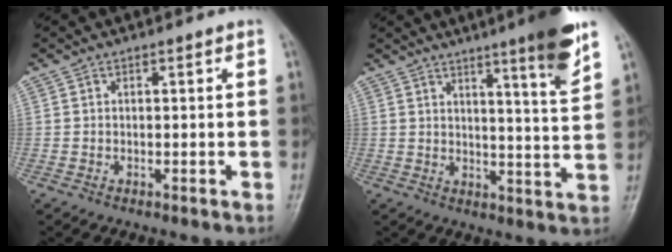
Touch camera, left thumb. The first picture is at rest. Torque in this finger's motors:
{"motor_torque": [2.58, 1.02, 1.38, -1.38, 0.36]}